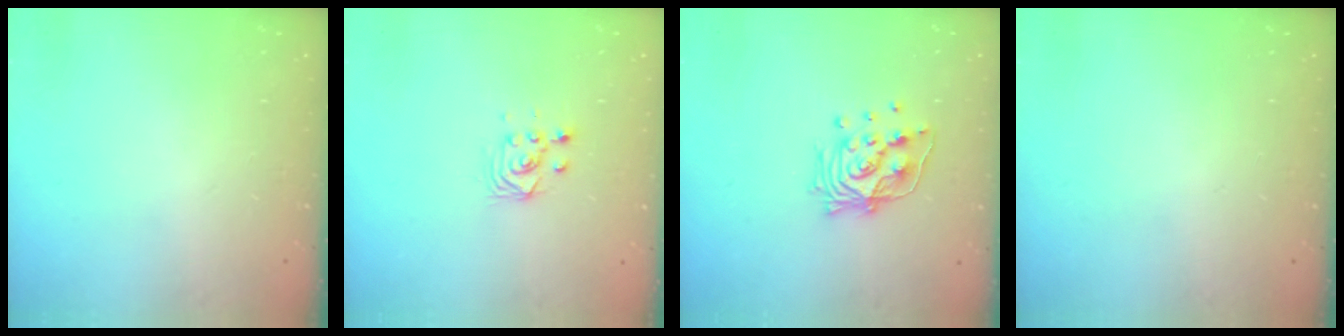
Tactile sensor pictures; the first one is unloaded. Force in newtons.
{"total": 3.7, "press": 3.4, "slide": 1.4}
{"total": 13.7, "press": 13.4, "slide": 3.0}
{"total": 0.0}